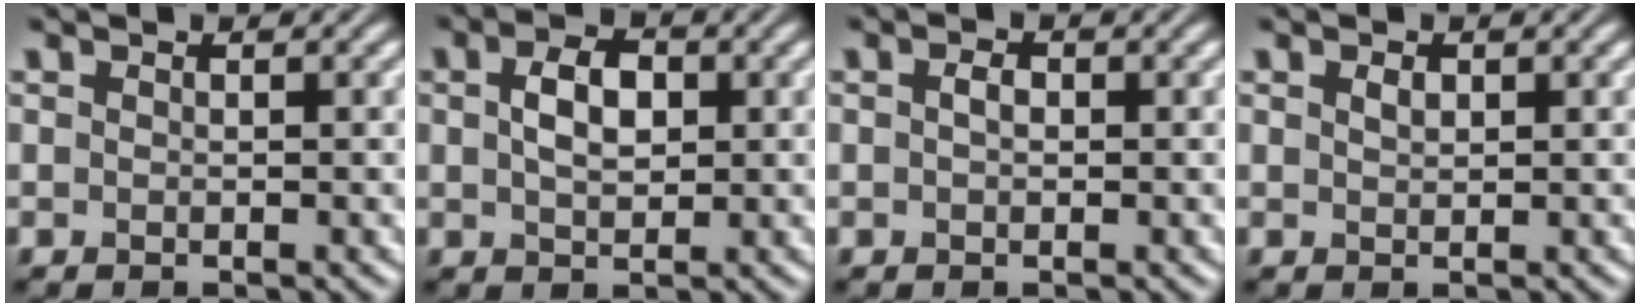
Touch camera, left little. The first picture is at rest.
{"total": 3.6, "force": [0.7, 2.2, 2.8], "torque": [-0.055, 0.005, 0.011]}
{"total": 1.1, "force": [0.1, 0.7, 0.9], "torque": [-0.016, 0.002, -0.001]}
{"total": 0.9, "force": [0.4, 0.5, 0.6], "torque": [-0.013, 0.001, 0.009]}